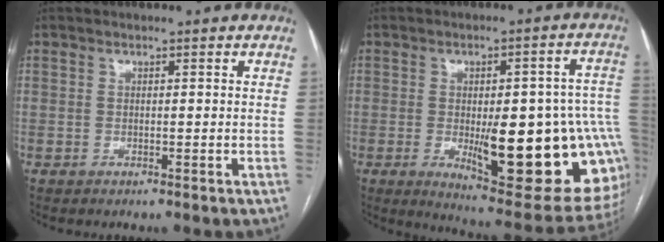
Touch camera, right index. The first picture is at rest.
{"total": 23.7, "force": [-4.3, 6.5, 22.4], "torque": [-0.201, 0.007, -0.032]}